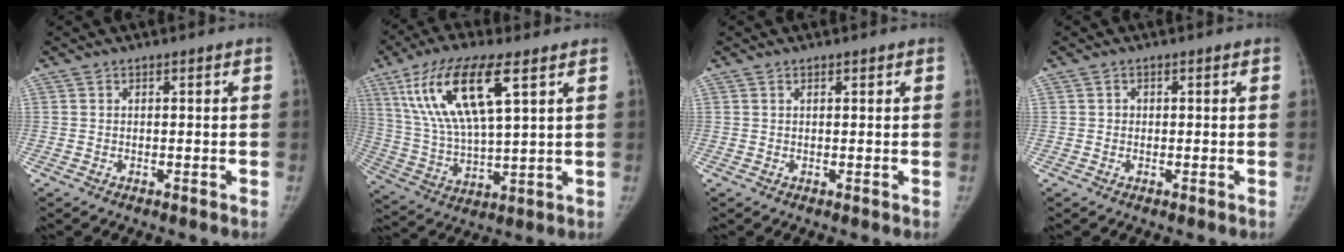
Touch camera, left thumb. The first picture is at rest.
{"total": 17.6, "force": [7.6, 5.4, 14.9], "torque": [-0.289, -0.022, 0.148]}
{"total": 0.0}
{"total": 0.7, "force": [-0.1, 0.7, 0.0], "torque": [0.011, -0.002, -0.003]}